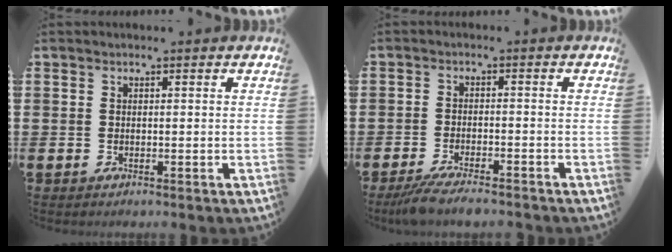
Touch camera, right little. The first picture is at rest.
{"total": 3.5, "force": [-3.1, 0.2, 1.7], "torque": [-0.034, -0.004, -0.060]}